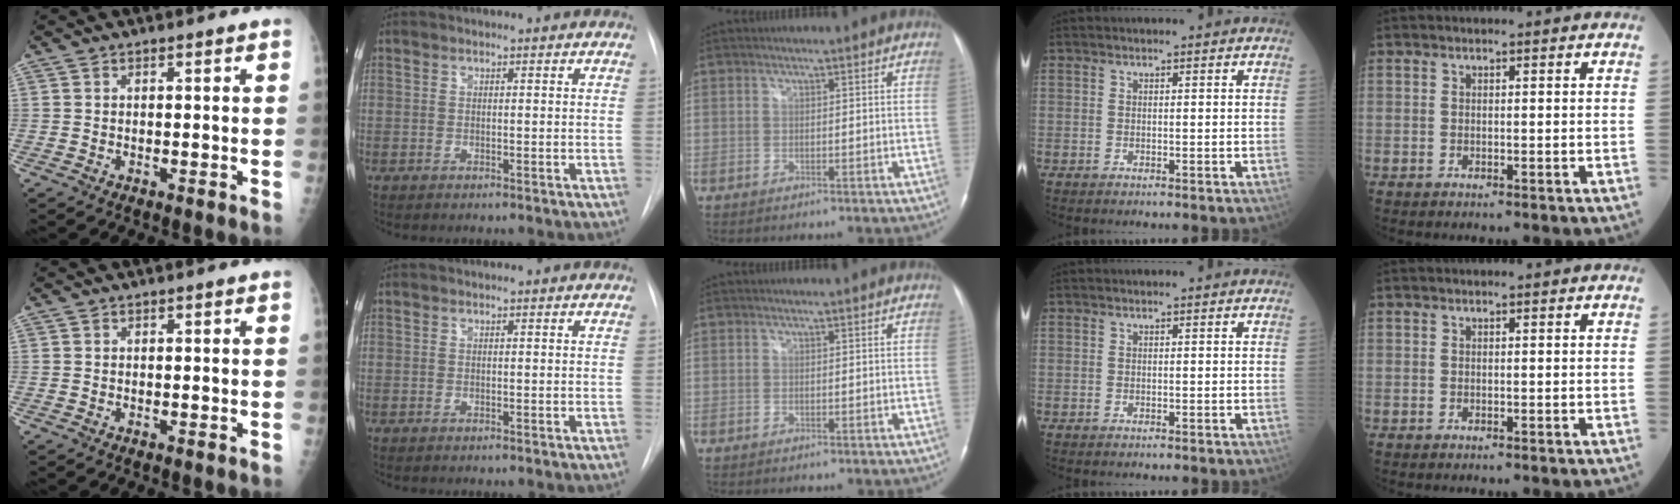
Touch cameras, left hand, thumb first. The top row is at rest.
{}